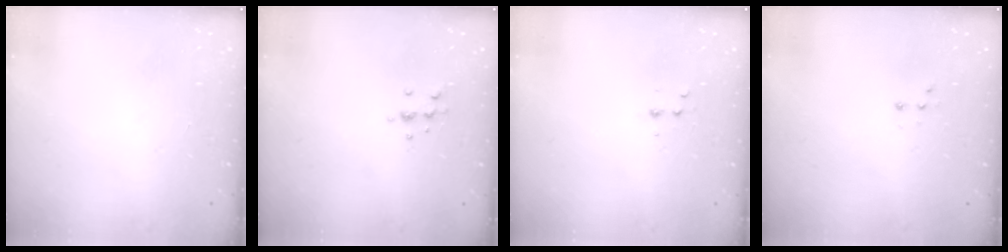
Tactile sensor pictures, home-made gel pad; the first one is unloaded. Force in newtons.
{"total": 6.2, "press": 6.1, "slide": 0.8}
{"total": 4.0, "press": 3.9, "slide": 1.0}
{"total": 2.8, "press": 2.7, "slide": 0.7}